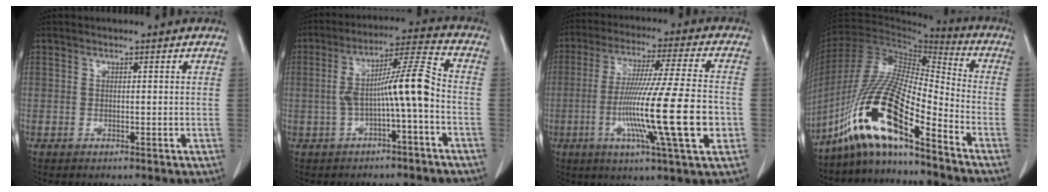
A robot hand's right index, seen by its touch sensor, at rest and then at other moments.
{"total": 9.2, "force": [-1.7, 0.3, 9.1], "torque": [-0.160, 0.033, -0.030]}
{"total": 18.0, "force": [-4.1, -0.3, 17.5], "torque": [-0.301, -0.017, -0.075]}
{"total": 15.7, "force": [-10.4, 1.8, 11.6], "torque": [-0.228, -0.005, -0.196]}